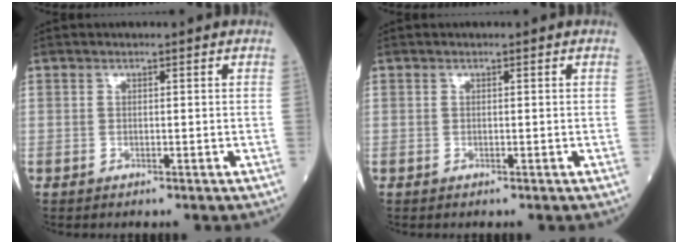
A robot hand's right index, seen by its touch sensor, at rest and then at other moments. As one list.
[{"total": 0.0}]